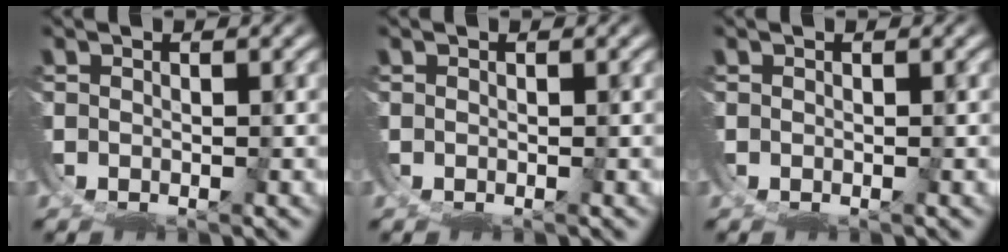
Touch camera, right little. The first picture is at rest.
{"total": 0.0}
{"total": 0.0}